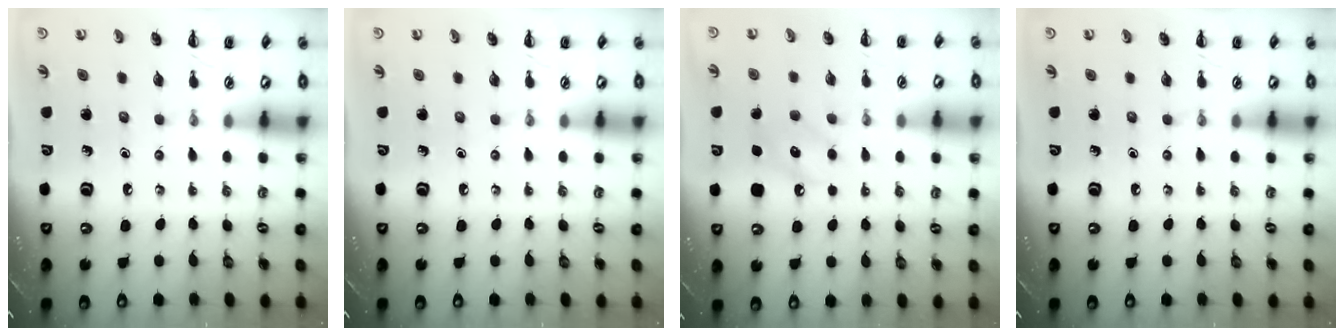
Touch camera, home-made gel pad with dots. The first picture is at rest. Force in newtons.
{"total": 0.0}
{"total": 8.1, "press": 7.9, "slide": 1.4}
{"total": 0.0}